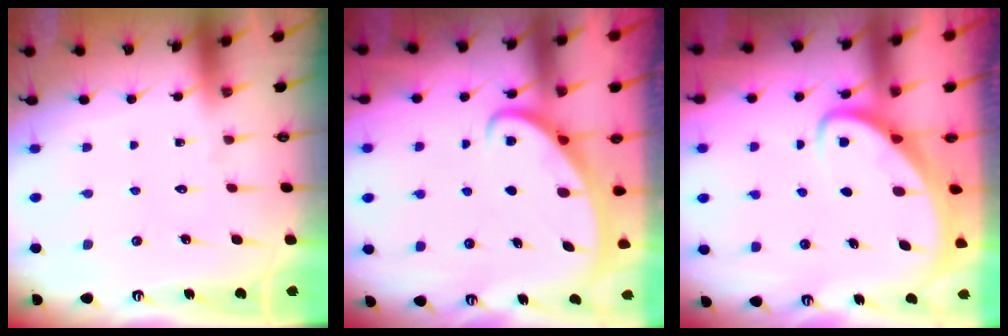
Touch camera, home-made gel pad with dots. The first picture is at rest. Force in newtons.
{"total": 2.4, "press": 2.3, "slide": 0.3}
{"total": 3.2, "press": 3.2, "slide": 0.4}